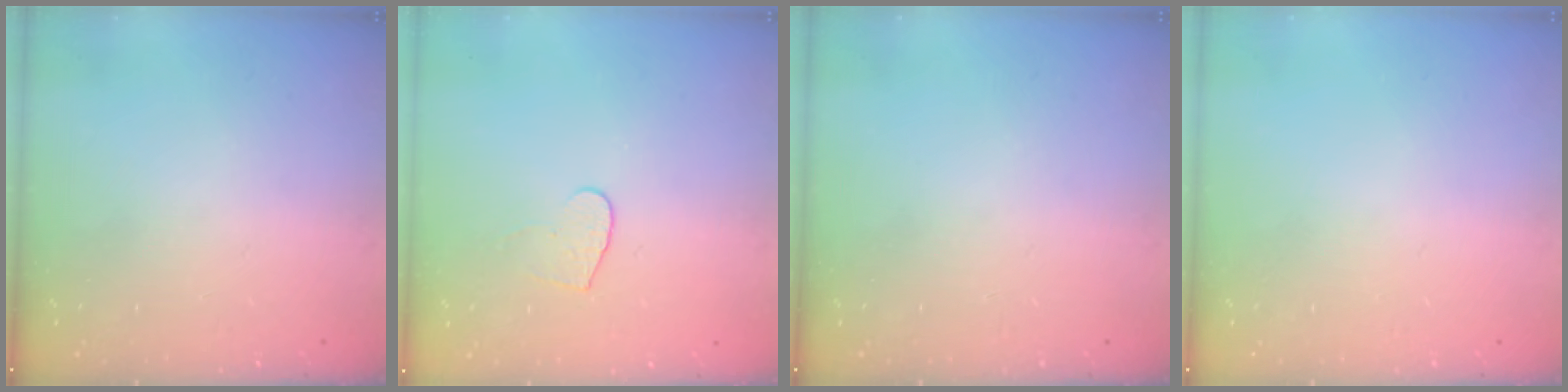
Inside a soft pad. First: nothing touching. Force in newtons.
{"total": 4.7, "press": 4.7, "slide": 0.4}
{"total": 0.0}
{"total": 0.0}